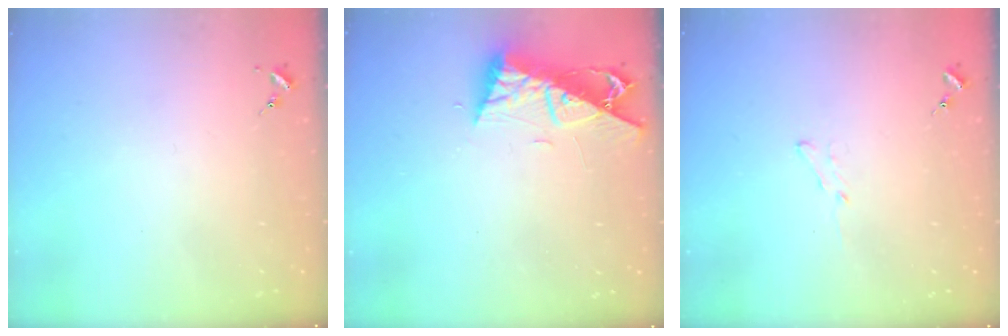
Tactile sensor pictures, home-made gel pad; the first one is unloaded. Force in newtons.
{"total": 9.4, "press": 9.3, "slide": 1.3}
{"total": 3.6, "press": 3.6, "slide": 0.4}